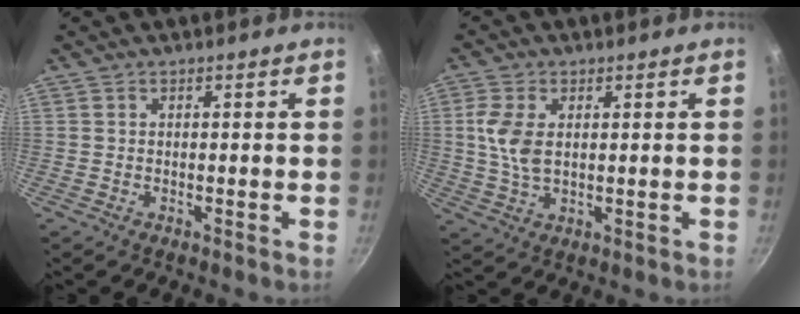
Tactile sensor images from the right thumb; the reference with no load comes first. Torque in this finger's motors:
{"motor_torque": [1.03, 0.87, 1.02, -0.11, 0.26]}